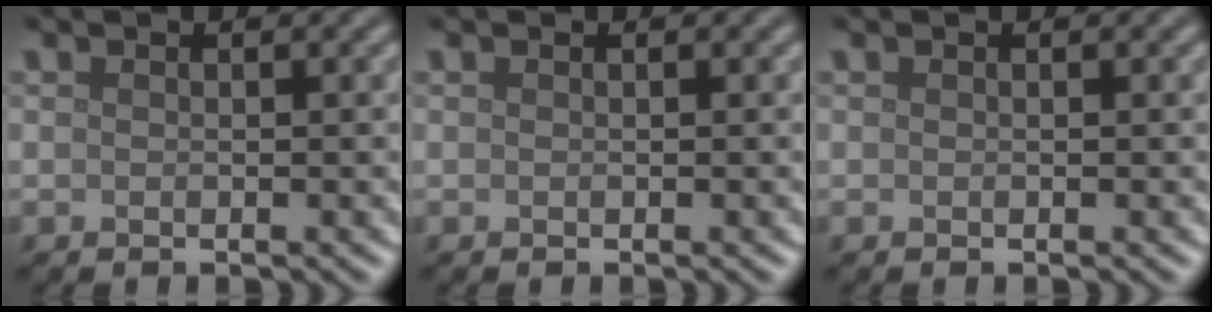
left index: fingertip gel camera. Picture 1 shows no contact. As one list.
[{"total": 0.0}, {"total": 0.0}]